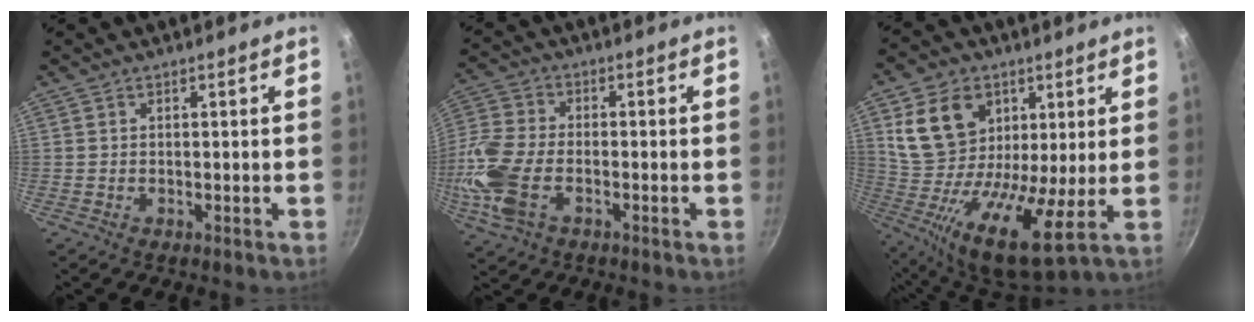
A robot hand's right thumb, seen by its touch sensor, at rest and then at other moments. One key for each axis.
{"total": 13.2, "fx": -3.8, "fy": 7.7, "fz": 10.0, "tx": -0.225, "ty": 0.015, "tz": -0.089}
{"total": 19.6, "fx": 6.6, "fy": 12.2, "fz": 13.8, "tx": -0.245, "ty": -0.017, "tz": 0.111}